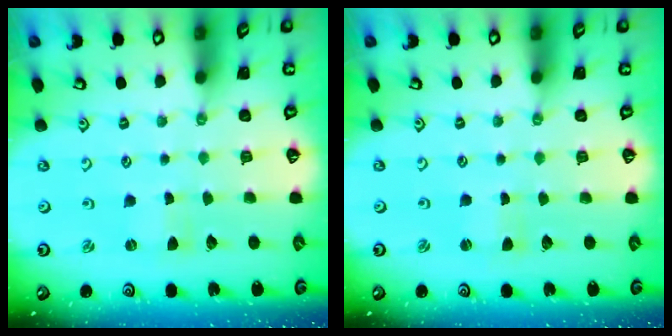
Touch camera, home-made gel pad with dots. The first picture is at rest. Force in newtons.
{"total": 0.0}